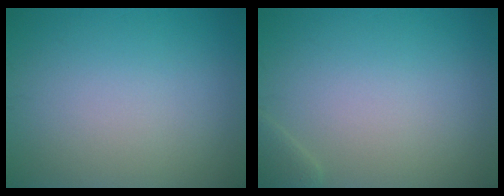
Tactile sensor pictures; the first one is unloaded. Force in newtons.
{"total": 1.1, "press": 1.1, "slide": 0.1}